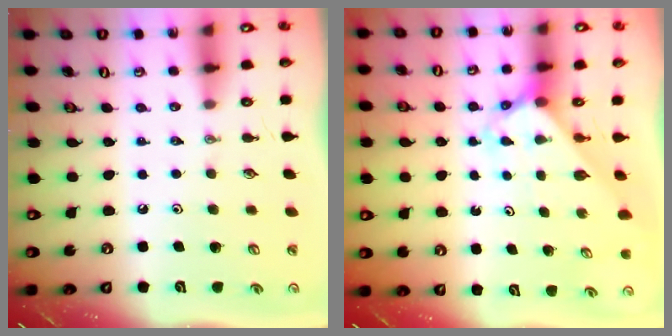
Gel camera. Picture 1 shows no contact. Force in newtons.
{"total": 2.7, "press": 2.7, "slide": 0.1}